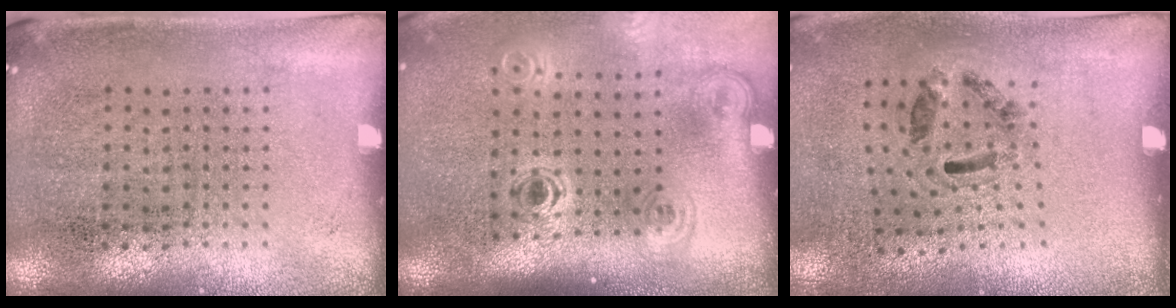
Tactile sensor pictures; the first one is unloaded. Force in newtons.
{"total": 2.0, "press": 1.3, "slide": 1.5}
{"total": 1.3, "press": 0.7, "slide": 1.0}